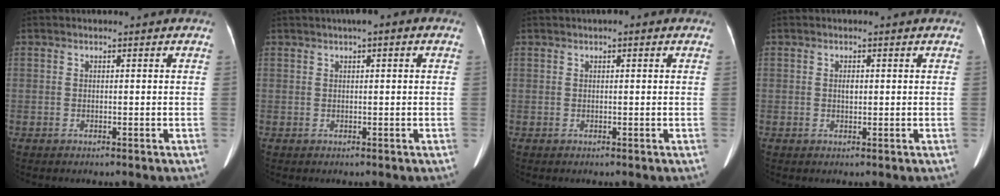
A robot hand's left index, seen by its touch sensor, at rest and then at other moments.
{"total": 2.7, "force": [1.3, 0.6, 2.3], "torque": [-0.037, 0.015, 0.015]}
{"total": 1.3, "force": [0.7, 0.5, 1.0], "torque": [-0.016, 0.011, 0.008]}
{"total": 0.9, "force": [0.1, 0.5, 0.8], "torque": [-0.016, 0.002, 0.003]}